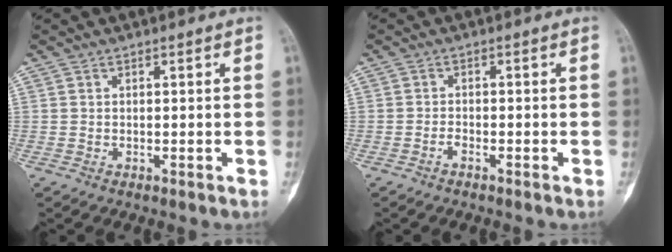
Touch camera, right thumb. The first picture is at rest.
{"total": 1.2, "force": [-0.9, 0.4, 0.7], "torque": [-0.013, 0.005, -0.019]}